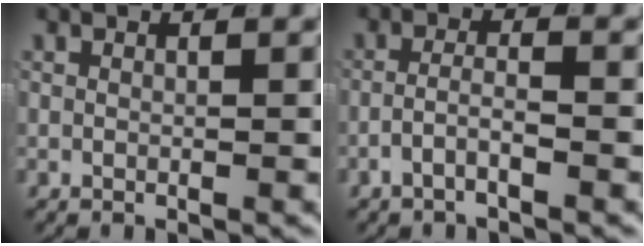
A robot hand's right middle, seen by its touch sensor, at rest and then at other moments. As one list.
[{"total": 2.2, "force": [-1.7, 0.3, 1.4], "torque": [-0.024, -0.003, -0.033]}]